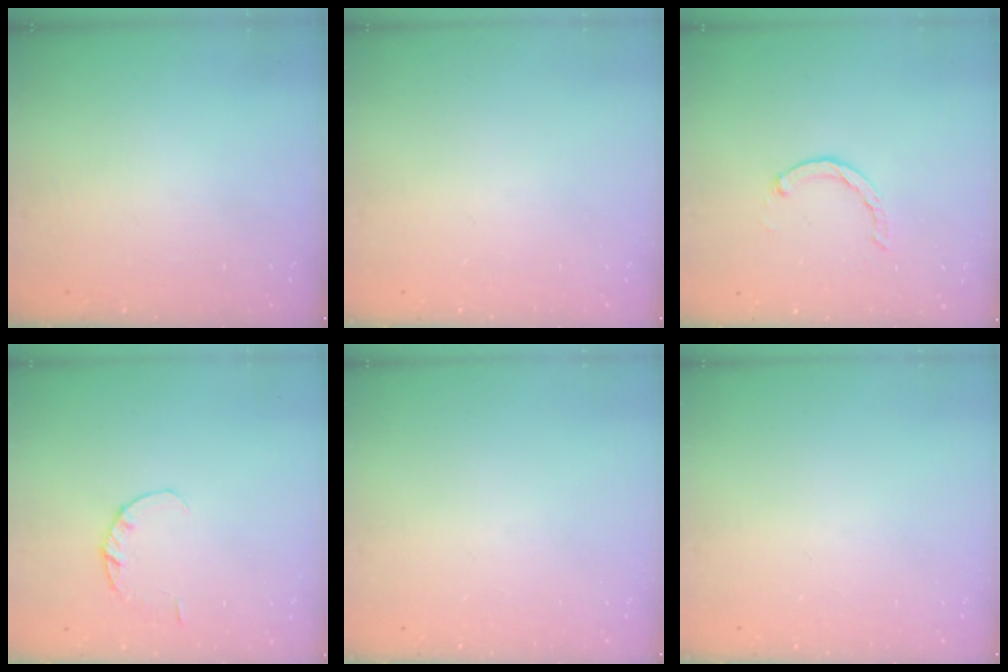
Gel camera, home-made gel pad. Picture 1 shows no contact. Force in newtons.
{"total": 0.0}
{"total": 2.0, "press": 2.0, "slide": 0.4}
{"total": 1.8, "press": 1.8, "slide": 0.3}
{"total": 0.0}
{"total": 0.0}